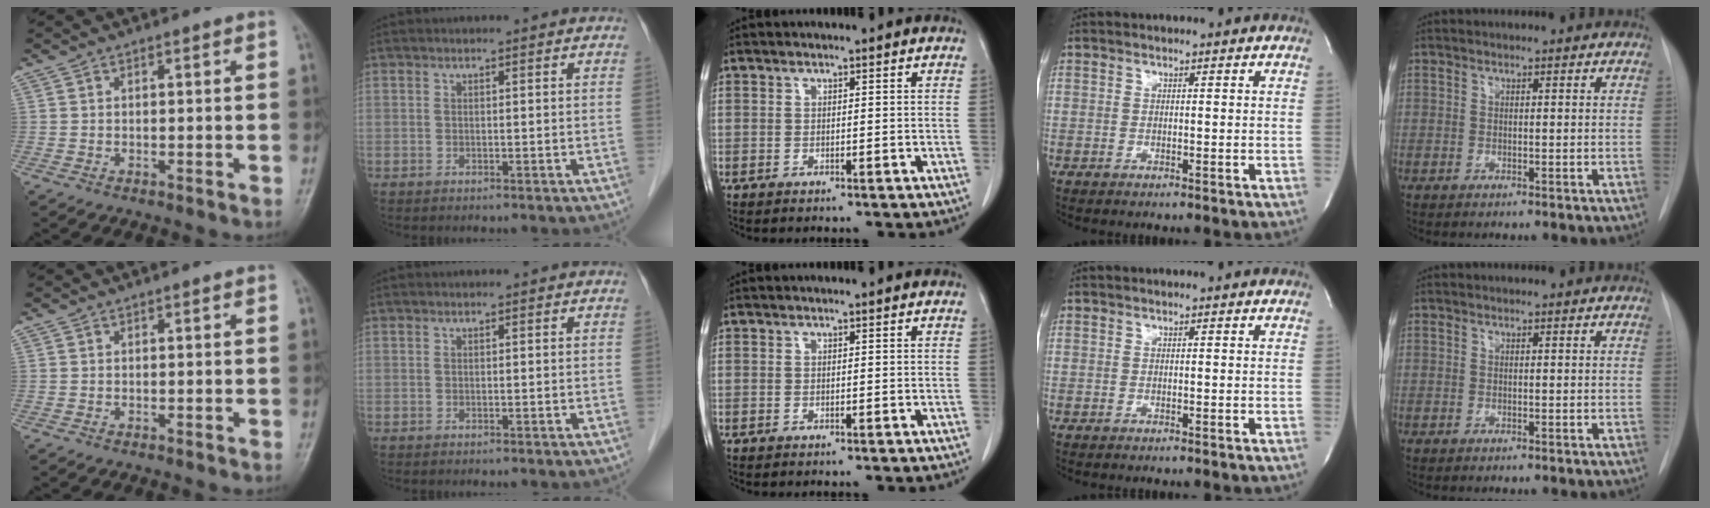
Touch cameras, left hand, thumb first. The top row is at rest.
{}